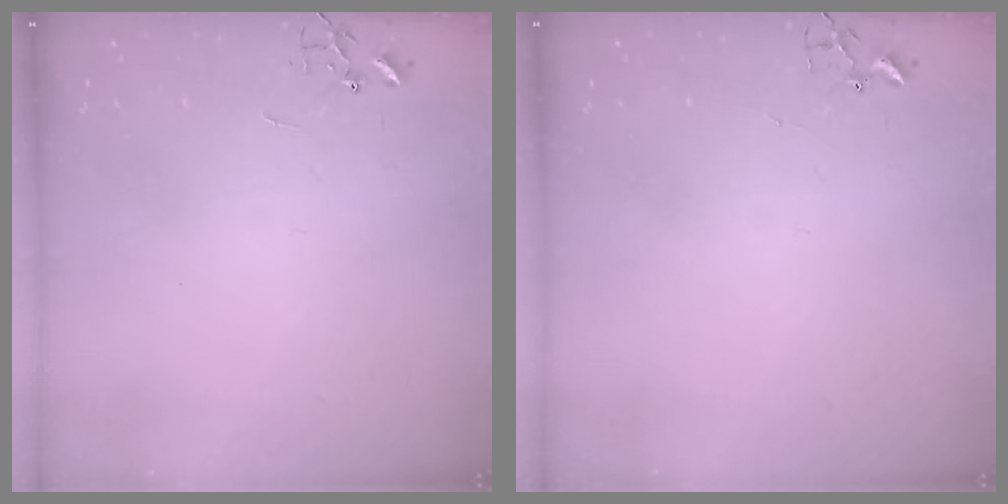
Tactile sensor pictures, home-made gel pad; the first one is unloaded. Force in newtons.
{"total": 1.8, "press": 1.8, "slide": 0.2}